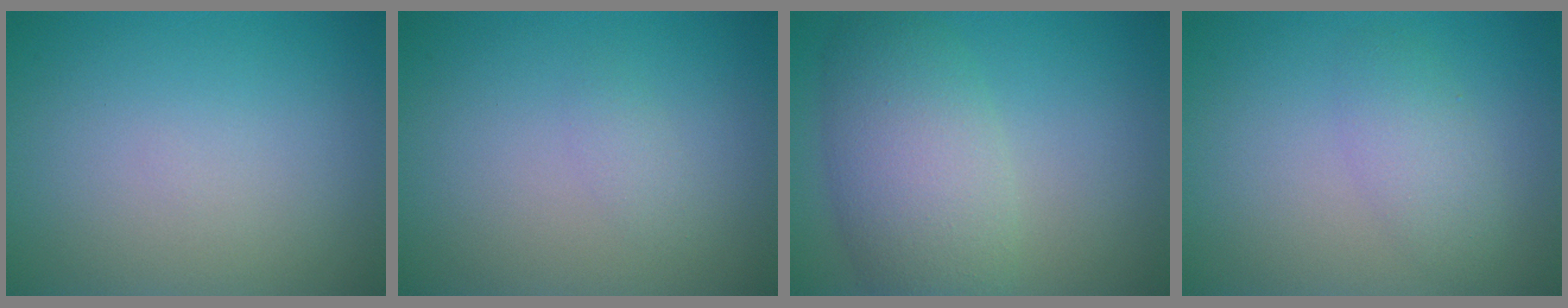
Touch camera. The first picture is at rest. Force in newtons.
{"total": 0.9, "press": 0.9, "slide": 0.0}
{"total": 6.7, "press": 6.7, "slide": 0.2}
{"total": 2.4, "press": 2.4, "slide": 0.1}